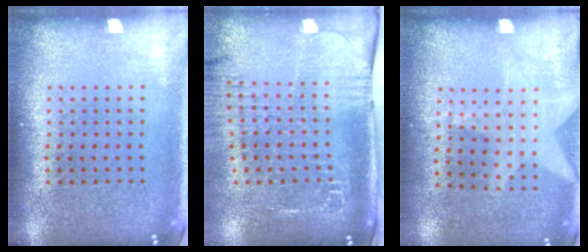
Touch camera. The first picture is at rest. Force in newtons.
{"total": 2.5, "press": 2.1, "slide": 1.3}
{"total": 1.2, "press": 0.9, "slide": 0.8}